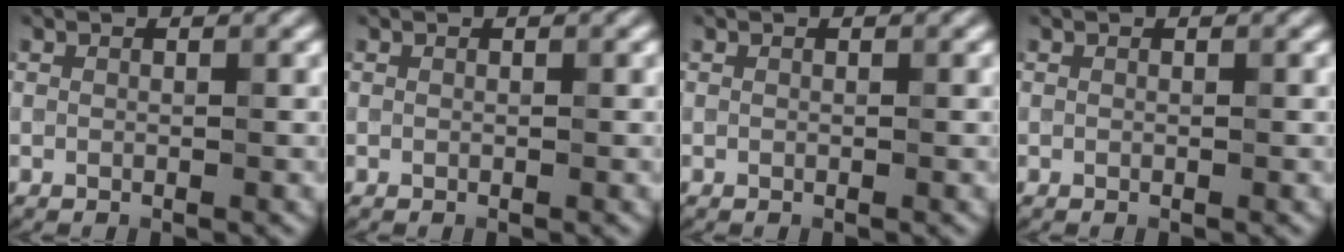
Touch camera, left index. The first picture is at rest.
{"total": 0.0}
{"total": 0.0}
{"total": 0.0}